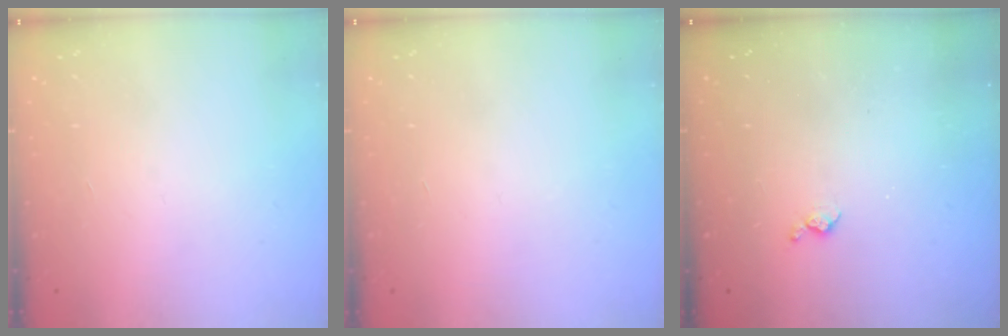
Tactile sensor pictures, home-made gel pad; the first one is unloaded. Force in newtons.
{"total": 0.0}
{"total": 3.7, "press": 3.6, "slide": 0.7}